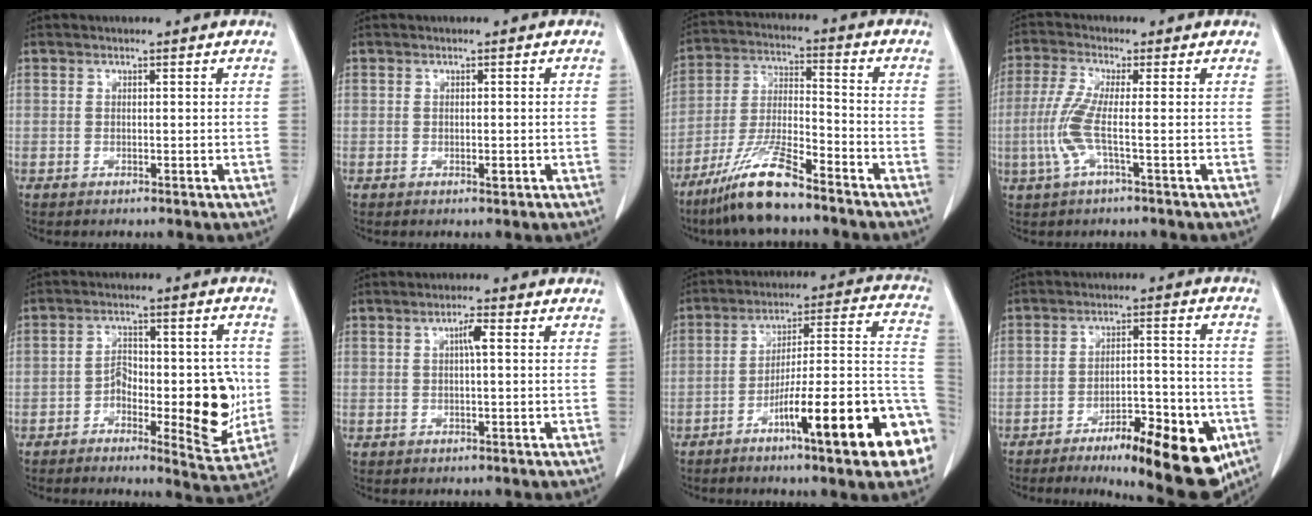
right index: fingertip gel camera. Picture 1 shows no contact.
{"total": 1.0, "force": [-0.4, 0.4, 0.8], "torque": [-0.009, 0.000, -0.002]}
{"total": 11.6, "force": [-8.7, 1.3, 7.6], "torque": [-0.158, -0.021, -0.168]}
{"total": 5.8, "force": [-1.2, 0.2, 5.7], "torque": [-0.137, -0.003, -0.033]}
{"total": 12.6, "force": [-2.6, 5.0, 11.3], "torque": [-0.142, 0.015, -0.031]}
{"total": 2.3, "force": [0.5, 0.3, 2.2], "torque": [-0.039, 0.003, 0.007]}
{"total": 21.5, "force": [-9.5, 2.1, 19.1], "torque": [-0.181, 0.017, -0.139]}
{"total": 16.3, "force": [-9.0, 4.2, 12.9], "torque": [-0.131, 0.009, -0.124]}